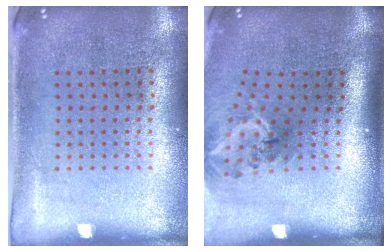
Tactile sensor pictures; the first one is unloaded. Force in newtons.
{"total": 2.0, "press": 1.3, "slide": 1.5}